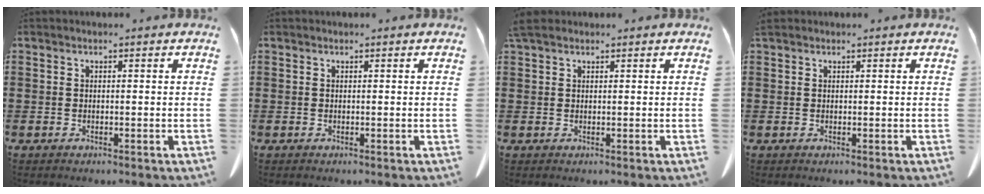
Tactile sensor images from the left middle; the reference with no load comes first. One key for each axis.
{"total": 0.0}
{"total": 1.6, "fx": 1.3, "fy": 0.5, "fz": 0.8, "tx": -0.020, "ty": 0.003, "tz": 0.024}
{"total": 0.5, "fx": 0.5, "fy": 0.2, "fz": 0.1, "tx": -0.005, "ty": 0.002, "tz": 0.009}